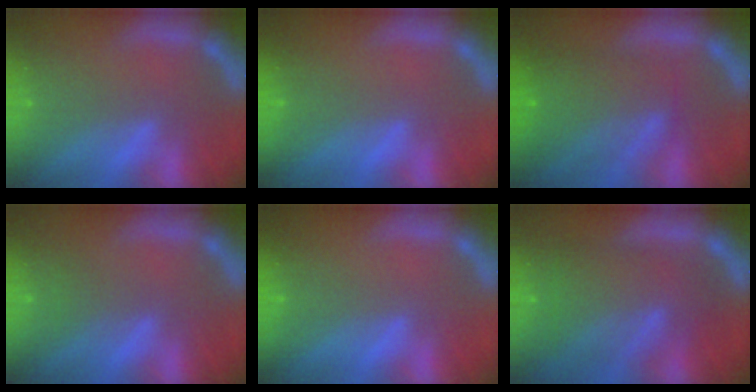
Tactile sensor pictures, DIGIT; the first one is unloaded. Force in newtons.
{"total": 0.0}
{"total": 7.5}
{"total": 1.5}
{"total": 0.0}
{"total": 8.7}